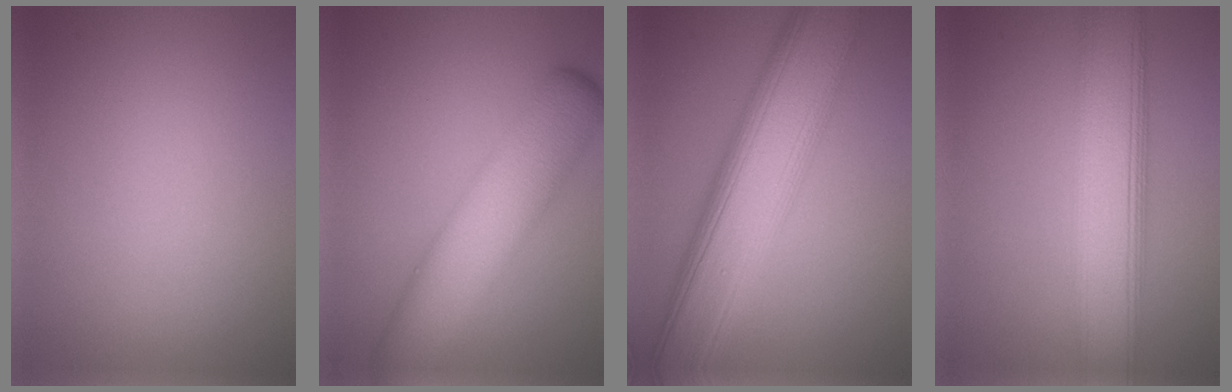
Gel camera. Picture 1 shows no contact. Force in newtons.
{"total": 8.2, "press": 8.2, "slide": 0.2}
{"total": 11.2, "press": 11.2, "slide": 0.2}
{"total": 8.8, "press": 8.8, "slide": 0.3}